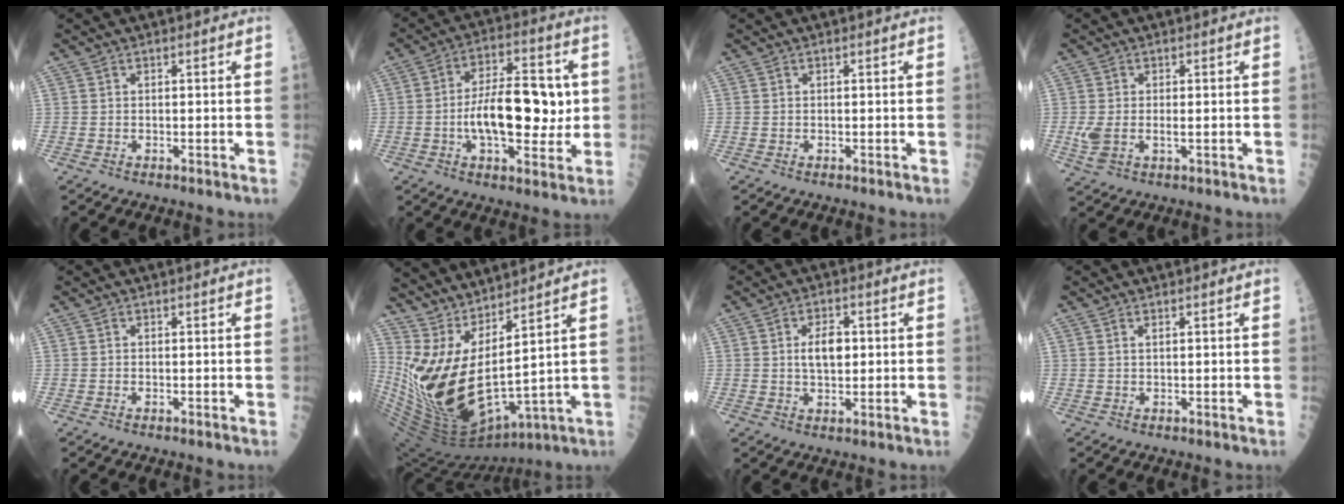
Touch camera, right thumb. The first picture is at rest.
{"total": 16.2, "force": [-0.5, 7.6, 14.3], "torque": [-0.200, 0.015, -0.010]}
{"total": 0.0}
{"total": 4.3, "force": [-0.4, 2.3, 3.6], "torque": [-0.090, -0.004, -0.001]}
{"total": 0.0}
{"total": 17.9, "force": [8.2, 3.5, 15.4], "torque": [-0.309, -0.090, 0.177]}
{"total": 5.5, "force": [0.7, 3.1, 4.5], "torque": [-0.064, 0.001, 0.011]}
{"total": 0.6, "force": [0.3, 0.1, 0.5], "torque": [-0.013, 0.002, 0.006]}